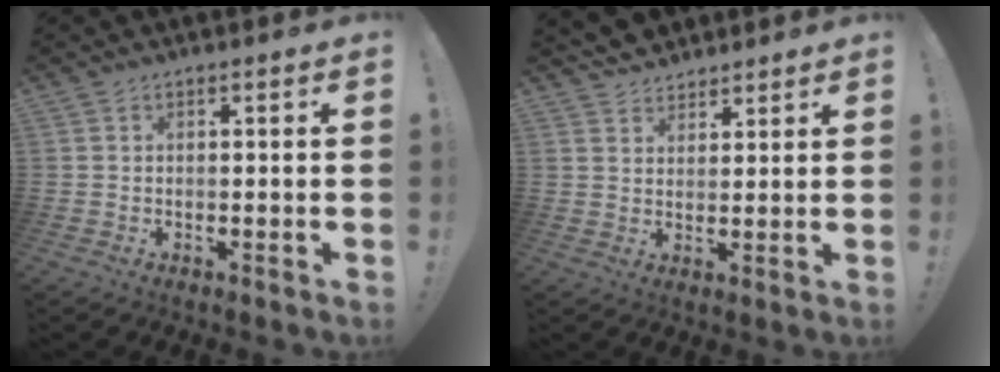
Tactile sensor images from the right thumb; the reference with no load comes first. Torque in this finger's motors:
{"motor_torque": [-0.09, 0.20, 0.25, 0.26, 0.04]}